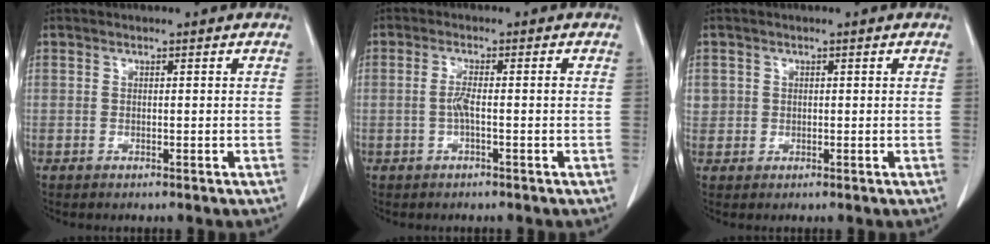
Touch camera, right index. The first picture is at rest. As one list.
[{"total": 2.6, "force": [-0.5, 0.1, 2.5], "torque": [-0.049, 0.002, -0.011]}, {"total": 2.0, "force": [0.4, 1.9, 0.3], "torque": [0.004, 0.005, 0.008]}]